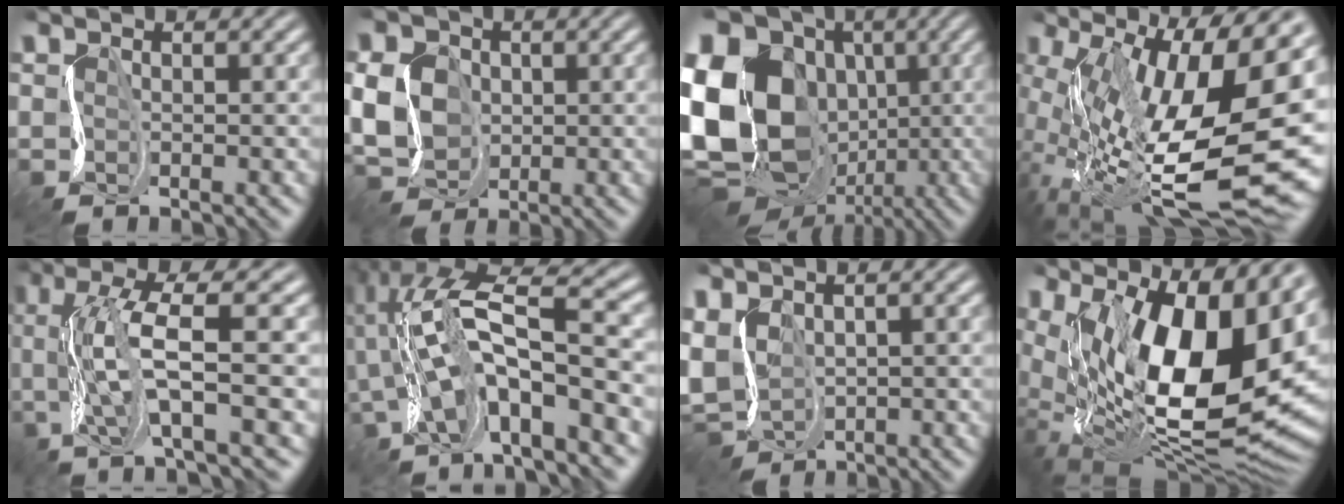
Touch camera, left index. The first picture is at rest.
{"total": 5.0, "force": [-2.1, 3.8, 2.4], "torque": [-0.050, -0.012, -0.040]}
{"total": 17.4, "force": [-2.4, 14.4, 9.4], "torque": [-0.208, -0.009, -0.047]}
{"total": 17.5, "force": [-2.1, 7.8, 15.5], "torque": [-0.262, -0.043, -0.031]}
{"total": 6.9, "force": [-1.4, 0.8, 6.7], "torque": [-0.113, -0.006, -0.027]}
{"total": 9.6, "force": [-3.2, 3.1, 8.4], "torque": [-0.138, -0.014, -0.056]}
{"total": 7.7, "force": [-2.9, 4.7, 5.4], "torque": [-0.108, -0.027, -0.021]}
{"total": 16.0, "force": [3.0, 7.8, 13.7], "torque": [-0.180, -0.009, 0.058]}